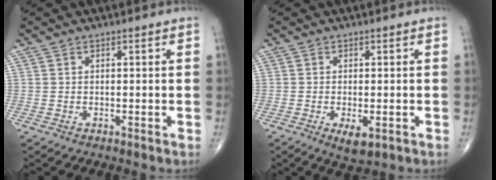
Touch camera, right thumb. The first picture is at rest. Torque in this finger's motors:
{"motor_torque": [-0.34, 0.29, 0.26, 0.36, 0.08]}